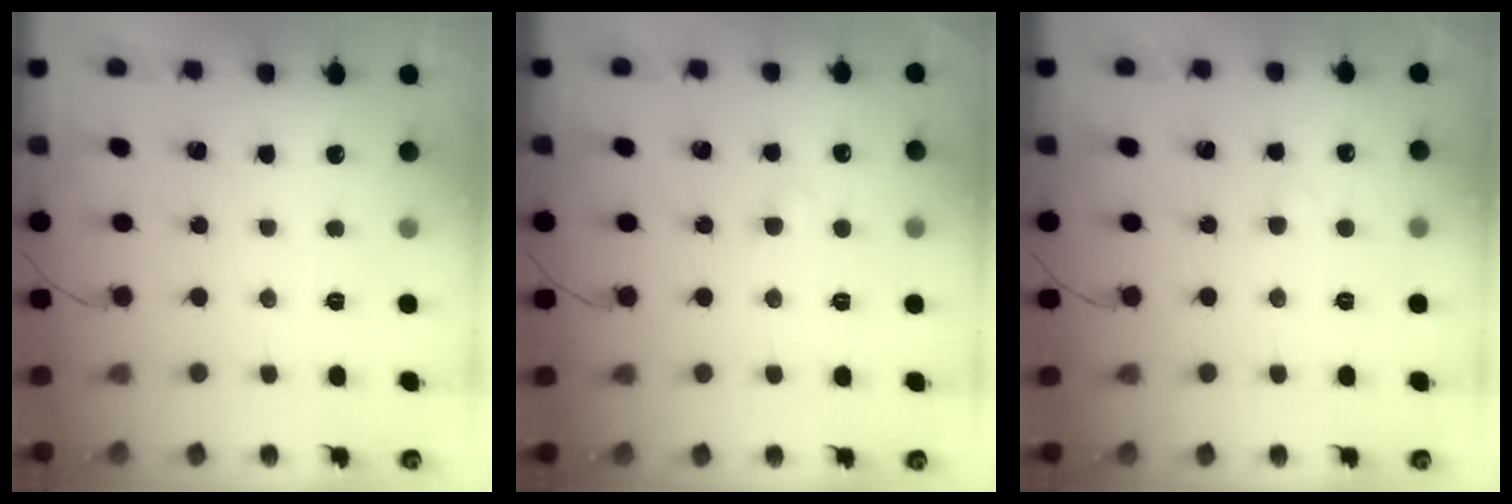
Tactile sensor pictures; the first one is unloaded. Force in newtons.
{"total": 2.4, "press": 2.3, "slide": 0.8}
{"total": 1.6, "press": 1.4, "slide": 0.9}